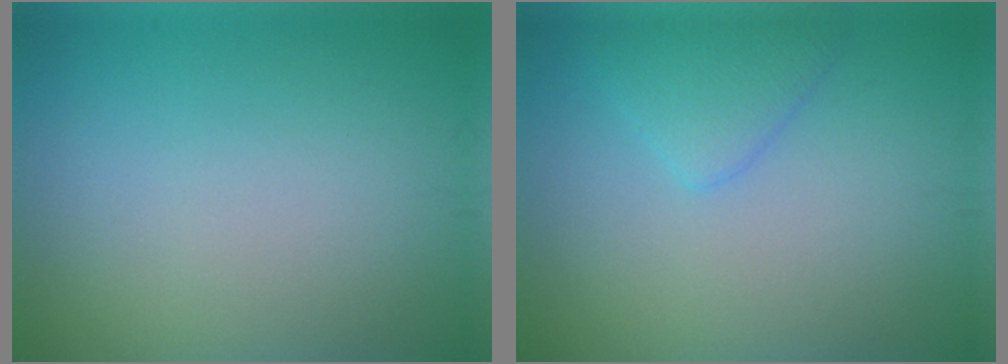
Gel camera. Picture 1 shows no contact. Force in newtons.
{"total": 2.3, "press": 2.3, "slide": 0.2}